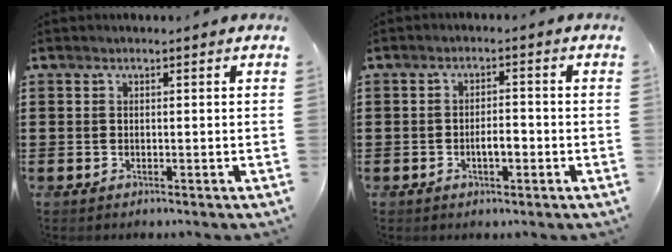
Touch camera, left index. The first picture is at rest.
{"total": 3.1, "force": [-0.9, 1.1, 2.8], "torque": [-0.051, 0.005, -0.018]}